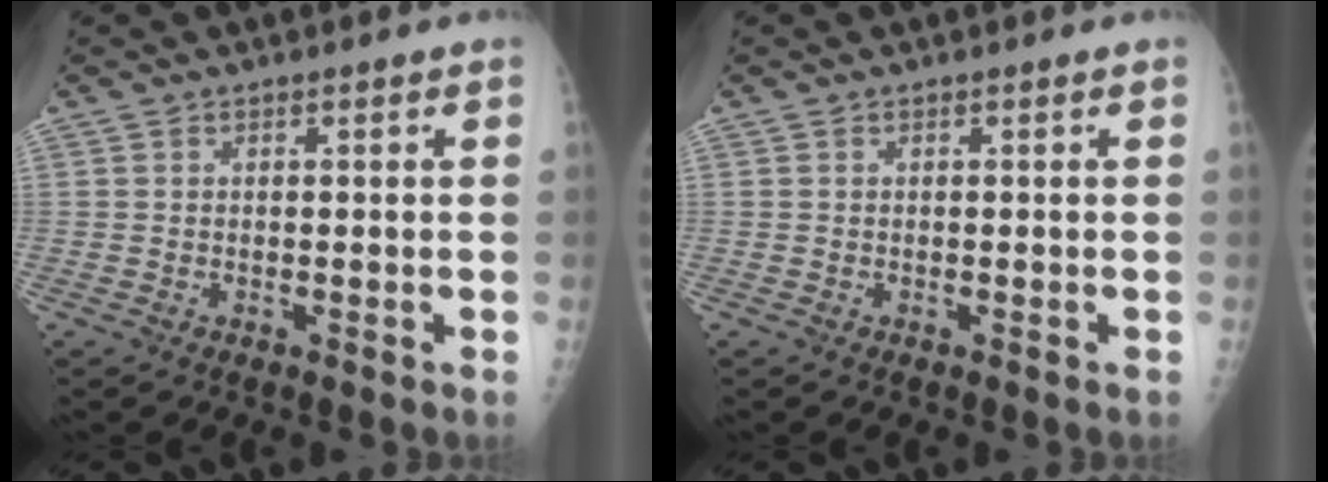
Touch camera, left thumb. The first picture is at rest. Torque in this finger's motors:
{"motor_torque": [-0.01, 0.00, 0.00, 0.00, 0.00]}